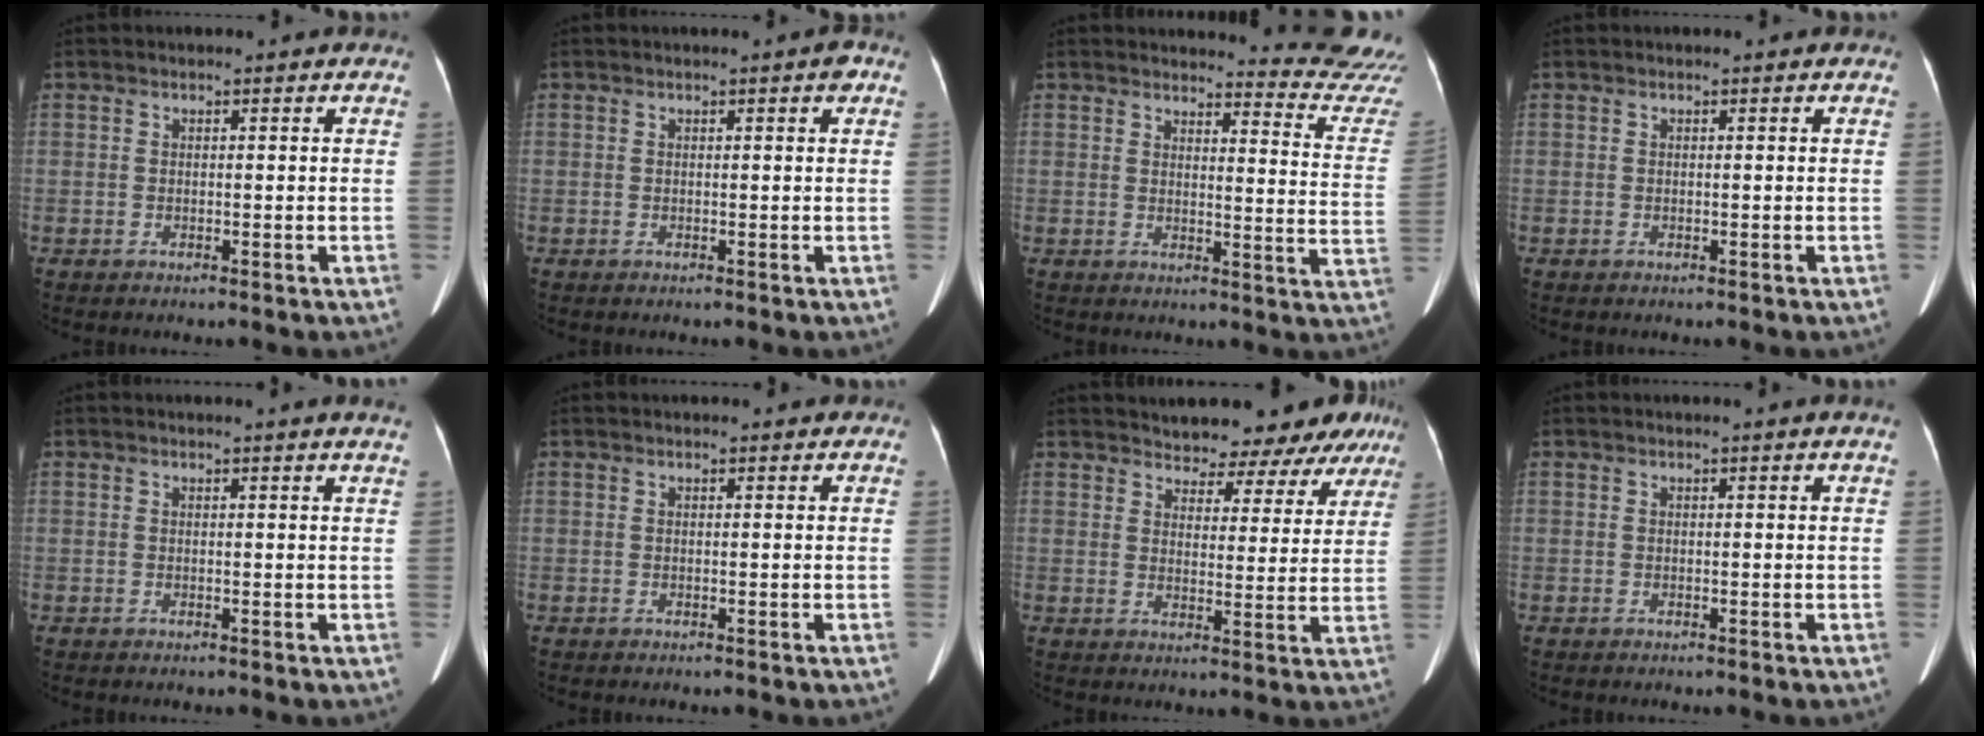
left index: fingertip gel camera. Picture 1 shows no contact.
{"total": 0.9, "force": [0.1, 0.1, 0.9], "torque": [-0.009, -0.016, -0.005]}
{"total": 13.6, "force": [13.6, -1.2, 0.6], "torque": [0.012, -0.160, 0.120]}
{"total": 0.0}
{"total": 3.8, "force": [3.4, -0.7, 1.5], "torque": [-0.015, -0.019, 0.018]}
{"total": 3.6, "force": [3.3, 0.8, 1.3], "torque": [-0.012, 0.004, 0.031]}
{"total": 13.2, "force": [12.0, 4.3, 3.5], "torque": [-0.006, -0.022, 0.127]}
{"total": 1.5, "force": [1.2, -0.6, 0.5], "torque": [-0.011, -0.018, 0.009]}